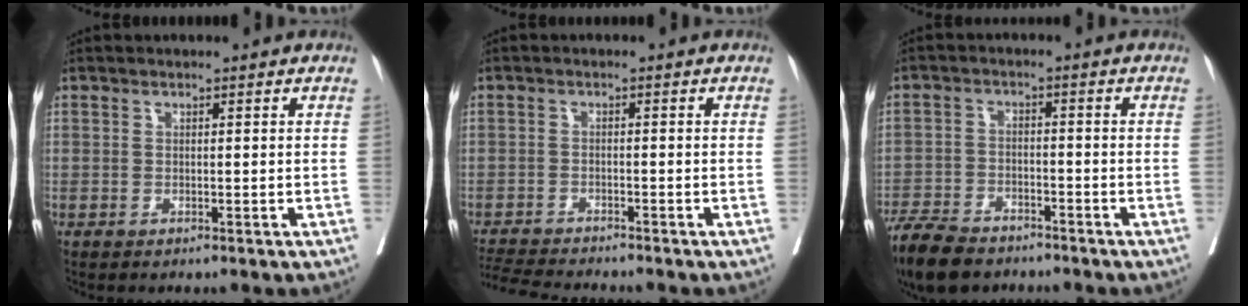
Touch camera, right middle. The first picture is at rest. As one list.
[{"total": 7.1, "force": [-6.8, -0.3, 2.1], "torque": [-0.038, -0.017, -0.114]}, {"total": 9.1, "force": [-7.6, 3.3, 3.9], "torque": [-0.075, -0.019, -0.134]}]